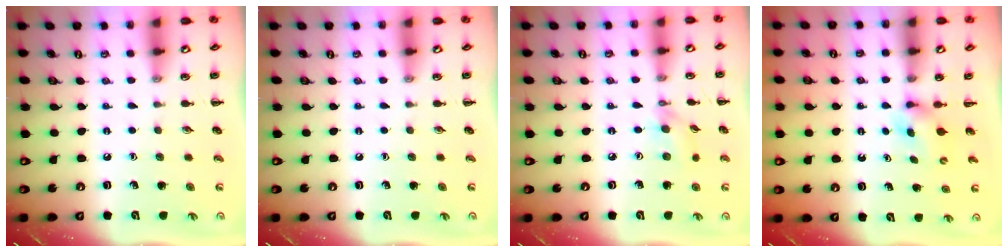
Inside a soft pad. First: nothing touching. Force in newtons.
{"total": 0.0}
{"total": 4.6, "press": 4.5, "slide": 0.8}
{"total": 2.9, "press": 2.6, "slide": 1.3}